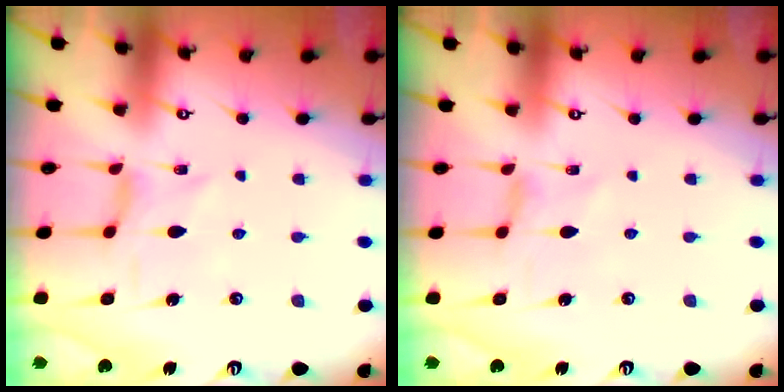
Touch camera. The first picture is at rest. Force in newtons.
{"total": 0.0}